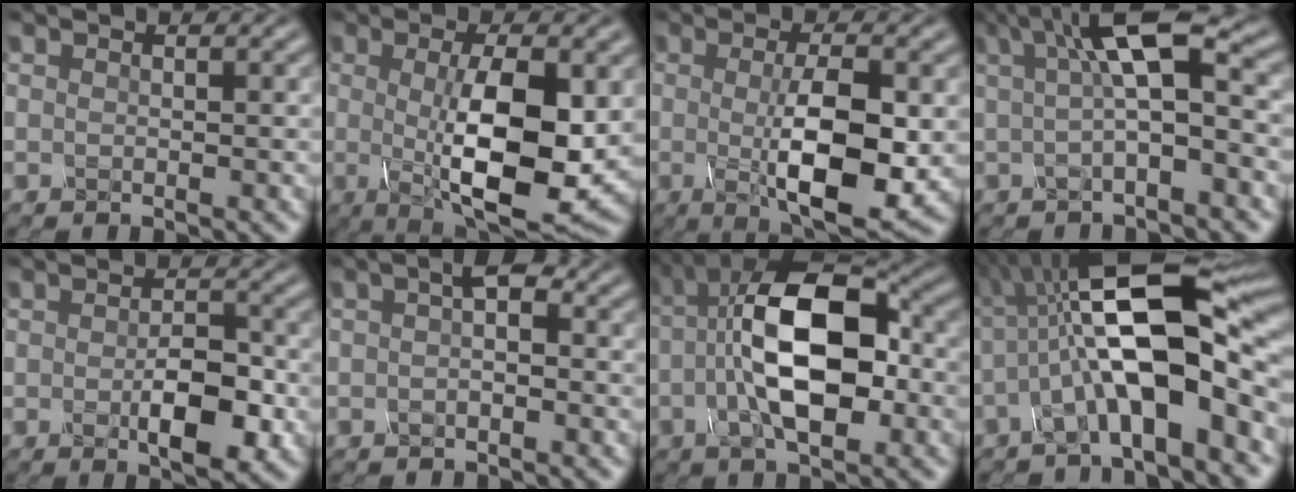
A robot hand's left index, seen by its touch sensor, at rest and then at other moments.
{"total": 9.9, "force": [-0.4, 3.0, 9.5], "torque": [-0.147, -0.018, -0.002]}
{"total": 8.8, "force": [-0.8, 2.6, 8.3], "torque": [-0.127, -0.018, -0.008]}
{"total": 6.8, "force": [1.3, 1.9, 6.4], "torque": [-0.102, 0.016, 0.012]}
{"total": 4.8, "force": [-1.4, 2.1, 4.1], "torque": [-0.068, -0.011, -0.020]}
{"total": 1.9, "force": [-0.2, 0.6, 1.8], "torque": [-0.032, -0.001, -0.008]}
{"total": 11.1, "force": [-0.9, 4.9, 10.0], "torque": [-0.171, 0.015, -0.024]}
{"total": 13.7, "force": [-1.3, 4.2, 12.9], "torque": [-0.214, 0.016, -0.034]}